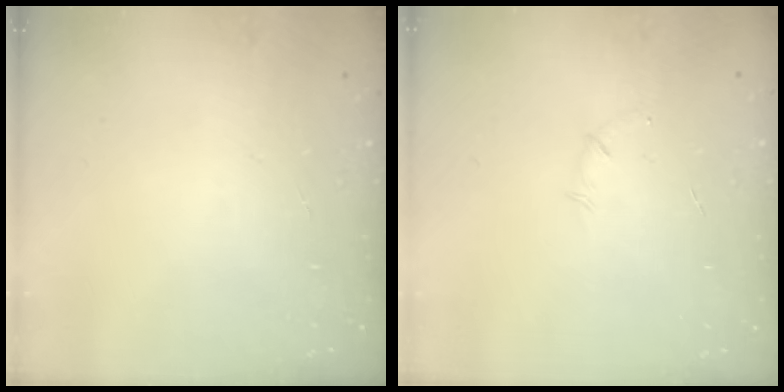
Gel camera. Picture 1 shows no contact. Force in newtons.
{"total": 3.9, "press": 3.7, "slide": 1.2}